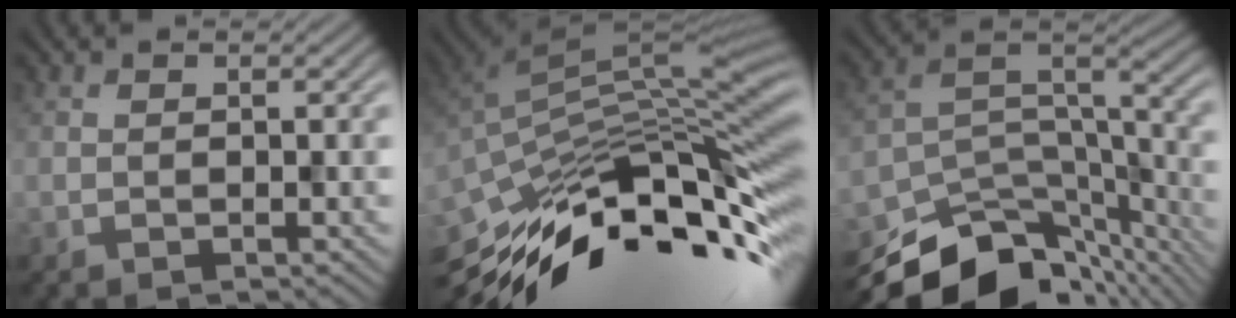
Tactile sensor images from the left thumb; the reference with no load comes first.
{"total": 14.3, "force": [-8.0, 4.5, 10.9], "torque": [-0.221, 0.004, -0.145]}
{"total": 15.1, "force": [-12.1, 6.0, 6.9], "torque": [-0.142, -0.014, -0.178]}